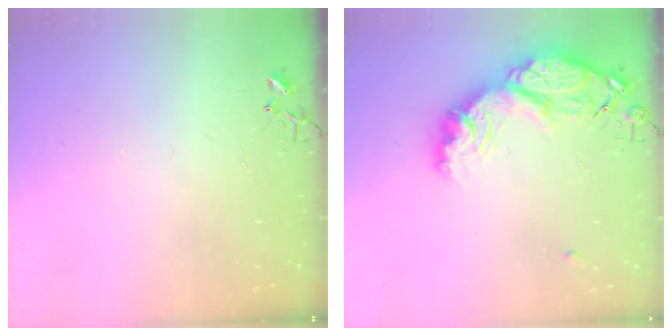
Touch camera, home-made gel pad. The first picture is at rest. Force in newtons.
{"total": 20.5, "press": 20.5, "slide": 1.5}